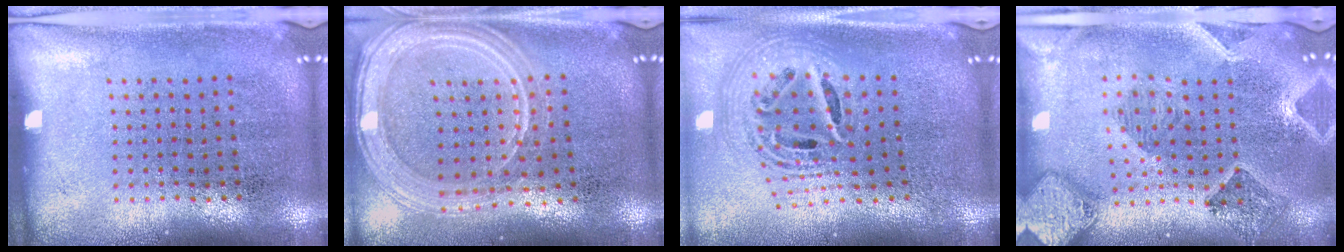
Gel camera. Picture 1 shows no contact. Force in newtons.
{"total": 1.7, "press": 1.6, "slide": 0.4}
{"total": 2.5, "press": 1.8, "slide": 1.7}
{"total": 1.8, "press": 1.7, "slide": 0.5}